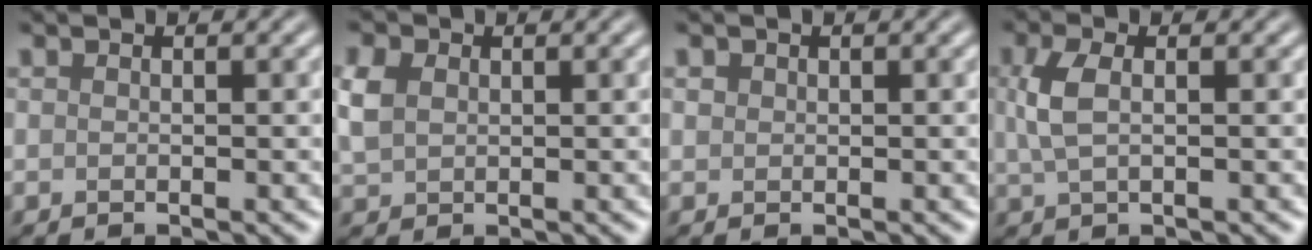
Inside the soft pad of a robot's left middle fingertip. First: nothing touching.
{"total": 2.8, "force": [0.8, 2.2, 1.6], "torque": [-0.044, 0.006, 0.015]}
{"total": 0.5, "force": [0.2, 0.5, 0.0], "torque": [0.002, 0.000, 0.004]}
{"total": 2.9, "force": [0.7, 1.4, 2.4], "torque": [-0.059, 0.004, 0.013]}